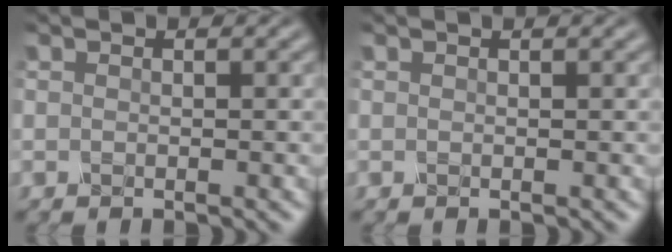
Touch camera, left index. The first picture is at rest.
{"total": 0.5, "force": [0.4, 0.1, 0.3], "torque": [-0.005, 0.000, 0.003]}